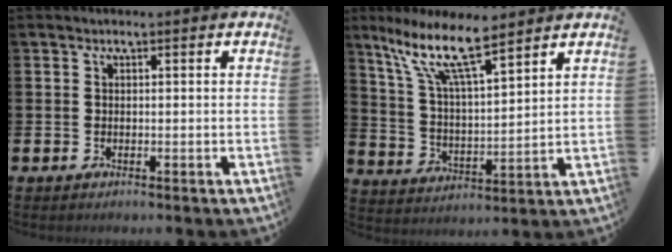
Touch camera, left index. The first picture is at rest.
{"total": 11.3, "force": [8.7, 2.6, 6.7], "torque": [-0.153, -0.030, 0.152]}